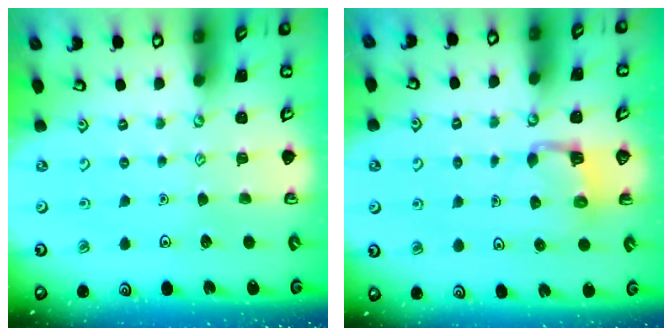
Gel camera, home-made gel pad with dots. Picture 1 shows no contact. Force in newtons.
{"total": 2.7, "press": 2.7, "slide": 0.4}